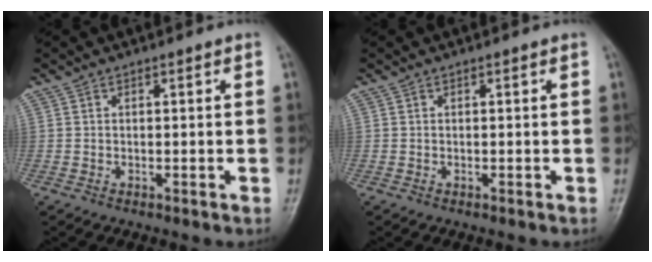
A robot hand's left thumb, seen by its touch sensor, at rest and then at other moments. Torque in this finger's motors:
{"motor_torque": [0.00, 0.00, -0.02, -0.02, 0.01]}